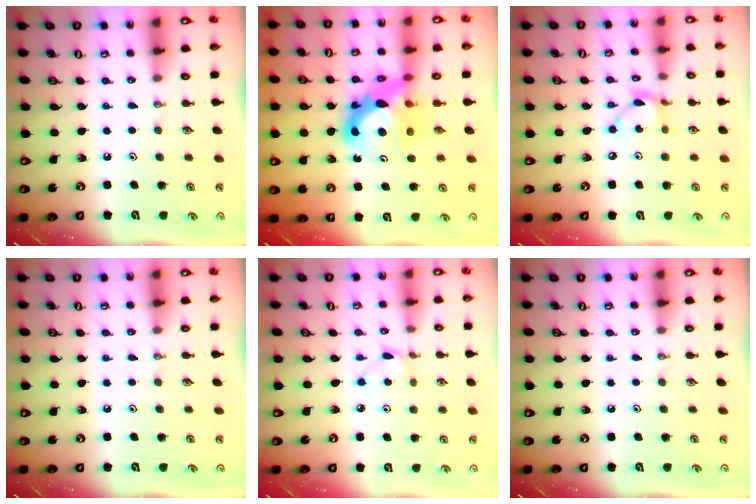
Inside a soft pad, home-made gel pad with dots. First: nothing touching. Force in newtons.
{"total": 11.2, "press": 11.1, "slide": 1.0}
{"total": 6.3, "press": 6.3, "slide": 0.2}
{"total": 0.0}
{"total": 3.0, "press": 3.0, "slide": 0.4}
{"total": 0.0}